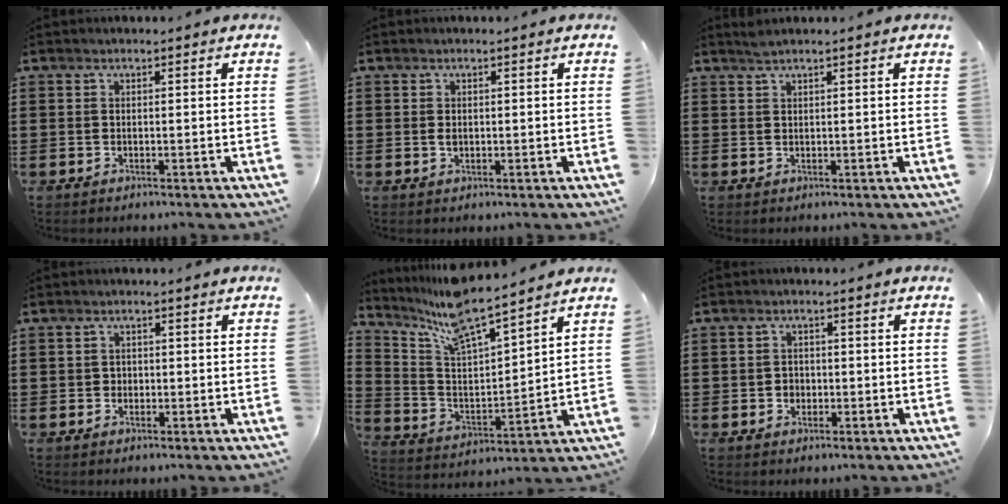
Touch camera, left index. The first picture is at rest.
{"total": 1.0, "force": [0.1, 0.6, 0.8], "torque": [-0.017, 0.003, 0.002]}
{"total": 1.3, "force": [1.0, 0.0, 0.8], "torque": [-0.018, -0.001, 0.020]}
{"total": 1.1, "force": [0.0, 1.0, 0.3], "torque": [-0.009, 0.006, -0.001]}
{"total": 8.7, "force": [7.5, 0.7, 4.4], "torque": [-0.115, -0.043, 0.127]}
{"total": 1.7, "force": [-0.3, 1.6, 0.5], "torque": [-0.015, 0.005, -0.008]}